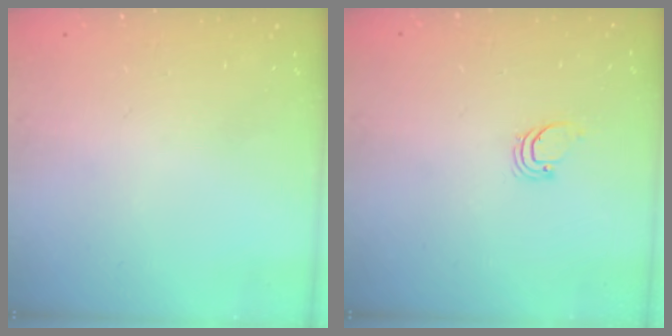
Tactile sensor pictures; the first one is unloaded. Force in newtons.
{"total": 0.9, "press": 0.9, "slide": 0.0}